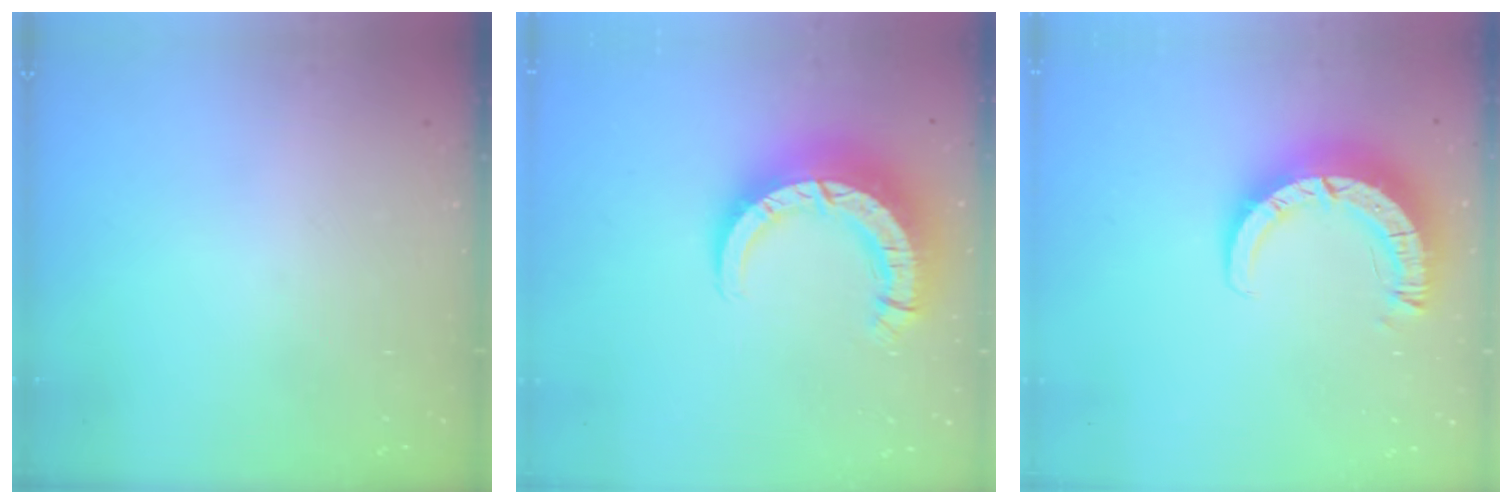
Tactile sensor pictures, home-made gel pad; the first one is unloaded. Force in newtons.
{"total": 12.5, "press": 12.4, "slide": 1.3}
{"total": 9.2, "press": 9.2, "slide": 1.2}